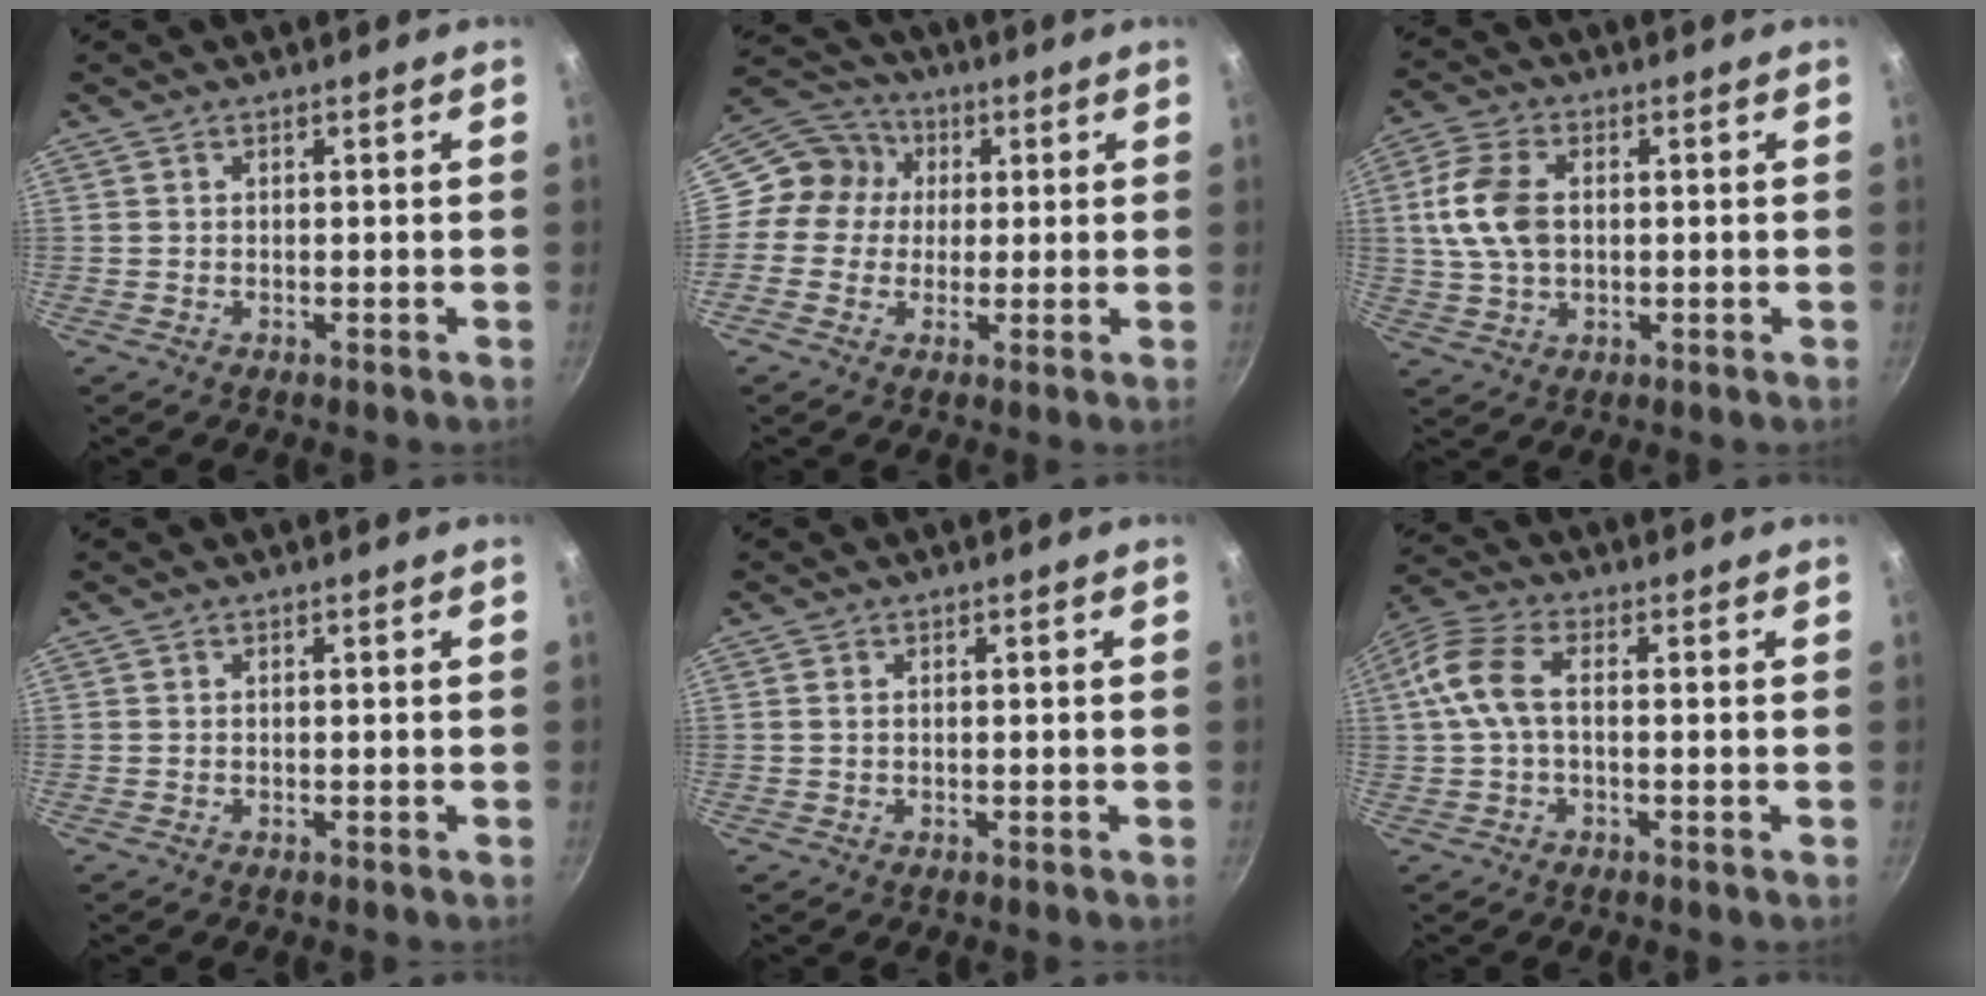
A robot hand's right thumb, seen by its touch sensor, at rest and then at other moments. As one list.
[{"total": 8.9, "force": [1.1, 8.3, 3.0], "torque": [-0.014, 0.016, -0.005]}, {"total": 10.1, "force": [1.1, 6.7, 7.5], "torque": [-0.141, 0.014, 0.017]}, {"total": 0.0}, {"total": 0.6, "force": [0.2, 0.4, 0.4], "torque": [-0.008, 0.001, 0.003]}, {"total": 8.2, "force": [0.4, 4.2, 7.1], "torque": [-0.165, 0.025, -0.006]}]